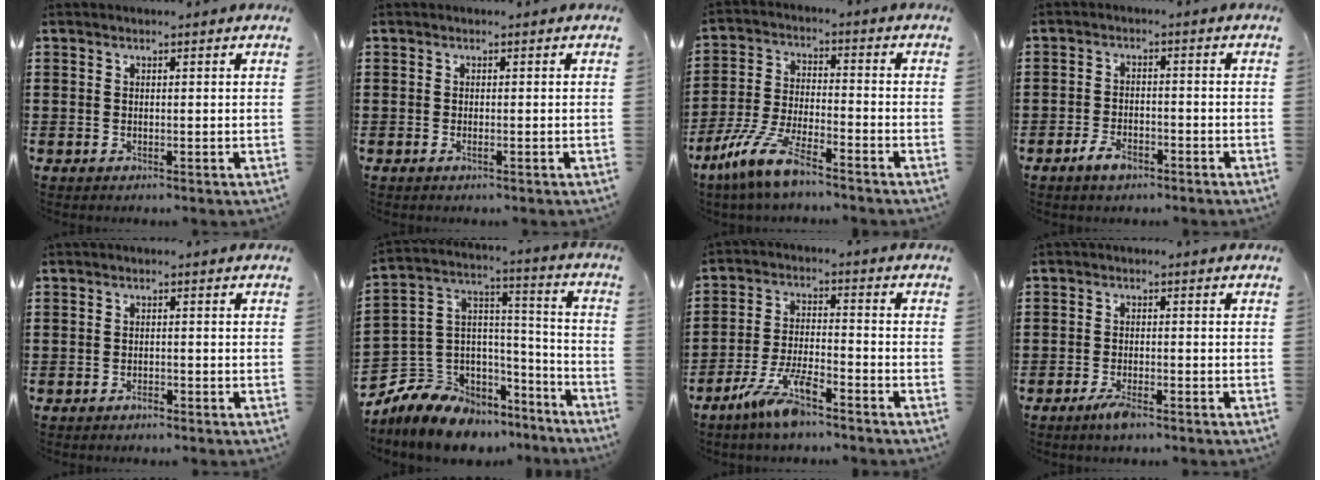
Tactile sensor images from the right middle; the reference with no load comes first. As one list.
[{"total": 0.6, "force": [-0.3, 0.1, 0.5], "torque": [-0.011, -0.002, -0.005]}, {"total": 9.0, "force": [-7.1, 1.4, 5.4], "torque": [-0.127, -0.002, -0.143]}, {"total": 3.7, "force": [-2.6, 1.6, 2.1], "torque": [-0.042, 0.006, -0.051]}, {"total": 1.2, "force": [-1.0, 0.4, 0.5], "torque": [-0.013, -0.001, -0.021]}, {"total": 9.7, "force": [-7.7, 5.7, 1.7], "torque": [-0.064, 0.008, -0.150]}, {"total": 7.8, "force": [-5.7, 1.4, 5.1], "torque": [-0.115, -0.005, -0.112]}, {"total": 2.9, "force": [-2.0, 0.8, 1.9], "torque": [-0.046, -0.001, -0.041]}]